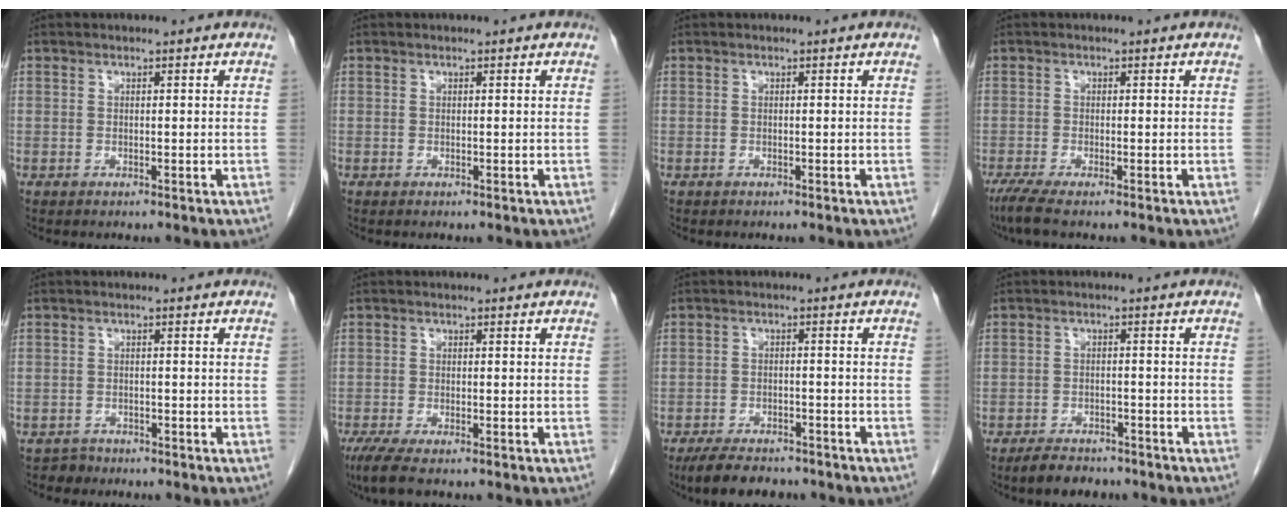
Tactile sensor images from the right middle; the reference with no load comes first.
{"total": 0.0}
{"total": 0.0}
{"total": 3.0, "force": [-2.2, 0.0, 2.1], "torque": [-0.047, -0.010, -0.046]}
{"total": 1.6, "force": [-1.3, 0.8, -0.5], "torque": [0.006, 0.002, -0.023]}
{"total": 4.7, "force": [-3.4, 0.8, 3.1], "torque": [-0.059, -0.014, -0.055]}
{"total": 7.7, "force": [-6.4, 2.8, 3.2], "torque": [-0.051, -0.008, -0.098]}
{"total": 4.6, "force": [-3.9, 2.0, 1.6], "torque": [-0.030, -0.001, -0.060]}